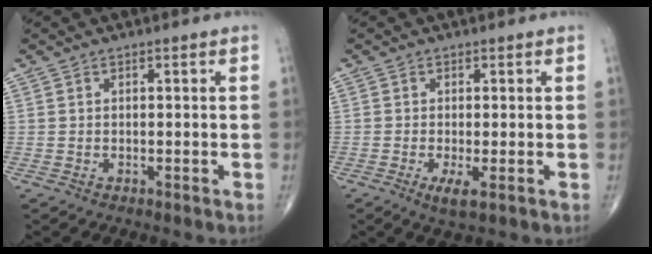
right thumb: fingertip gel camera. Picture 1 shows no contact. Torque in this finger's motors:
{"motor_torque": [-0.38, -0.15, -0.04, 0.16, 0.01]}